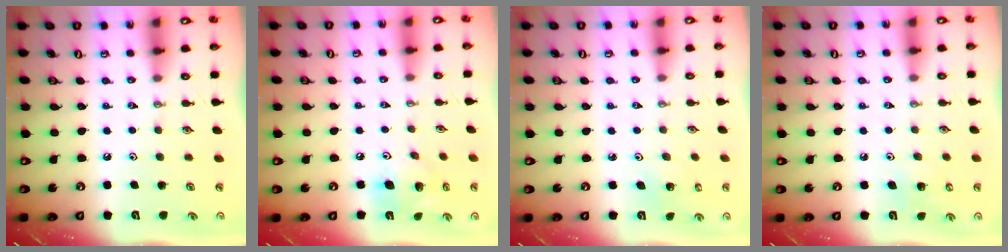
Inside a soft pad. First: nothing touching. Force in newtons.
{"total": 12.0, "press": 11.9, "slide": 2.0}
{"total": 2.6, "press": 2.6, "slide": 0.2}
{"total": 6.8, "press": 6.7, "slide": 0.8}